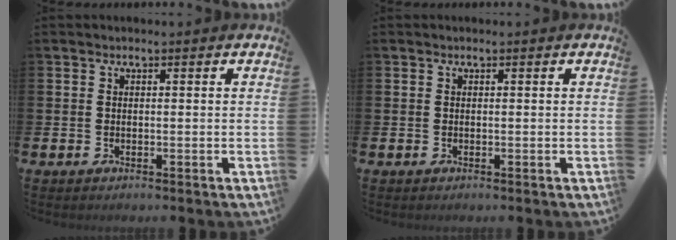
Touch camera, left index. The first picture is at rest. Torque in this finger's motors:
{"motor_torque": [-0.01, 0.02, -0.01, 0.00]}